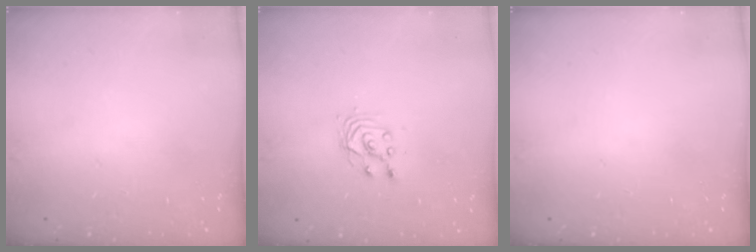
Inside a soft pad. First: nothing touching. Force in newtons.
{"total": 3.1, "press": 3.0, "slide": 0.3}
{"total": 0.0}